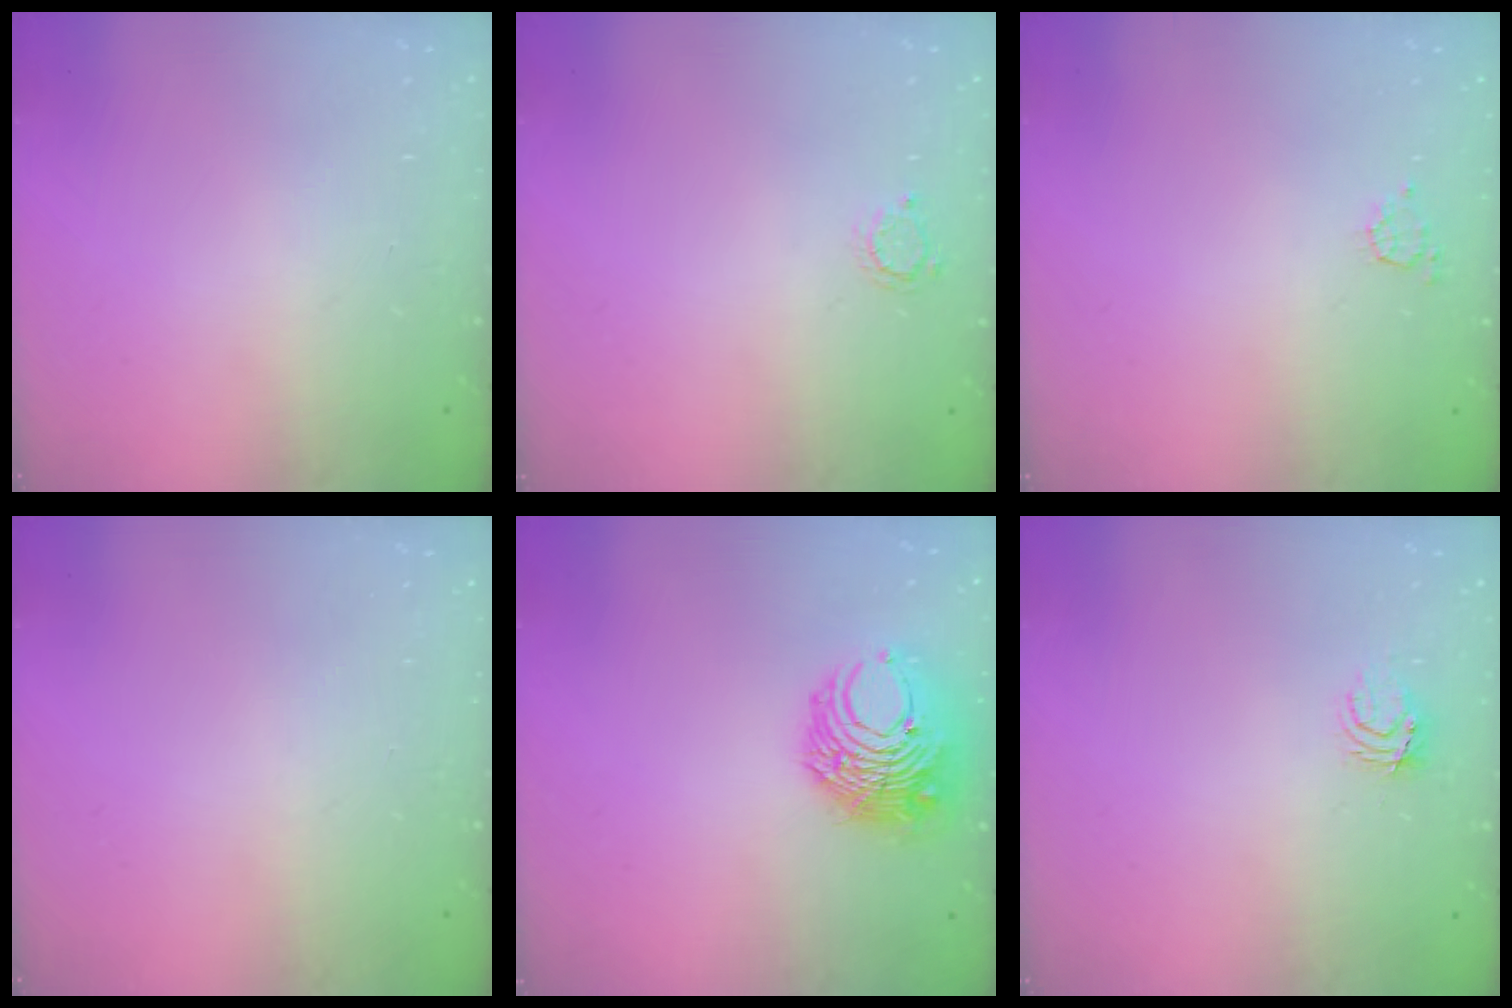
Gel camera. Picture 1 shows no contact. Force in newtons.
{"total": 2.6, "press": 2.6, "slide": 0.4}
{"total": 3.3, "press": 3.3, "slide": 0.3}
{"total": 0.0}
{"total": 9.9, "press": 9.9, "slide": 0.8}
{"total": 3.9, "press": 3.9, "slide": 0.4}